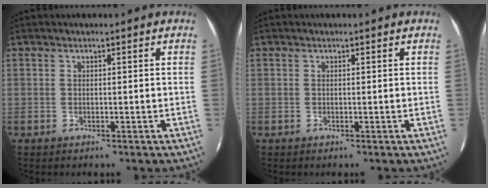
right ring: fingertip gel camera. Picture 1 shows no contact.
{"total": 0.0}